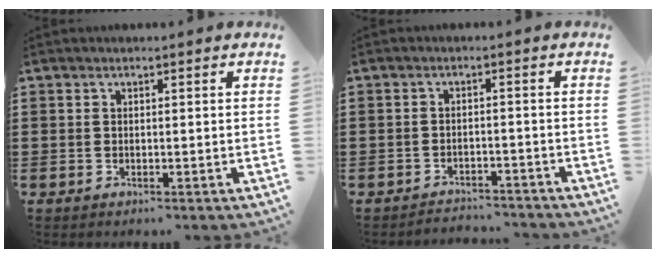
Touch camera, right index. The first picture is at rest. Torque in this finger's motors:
{"motor_torque": [0.17, 0.83, -0.59, -0.21]}